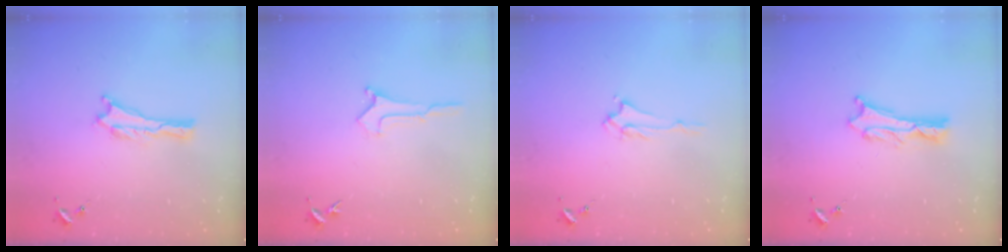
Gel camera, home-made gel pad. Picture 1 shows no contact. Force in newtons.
{"total": 0.0}
{"total": 1.4, "press": 1.4, "slide": 0.3}
{"total": 1.2, "press": 1.2, "slide": 0.2}